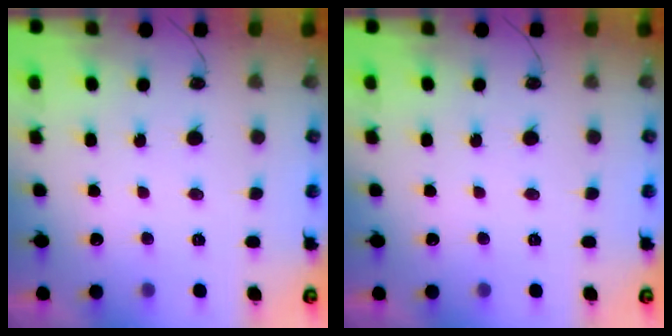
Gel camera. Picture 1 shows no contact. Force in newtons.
{"total": 0.0}